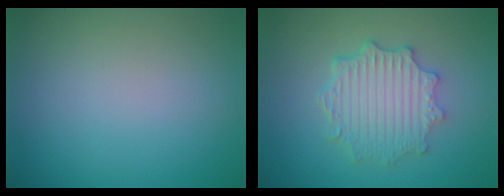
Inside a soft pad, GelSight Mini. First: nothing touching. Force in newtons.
{"total": 4.6, "press": 3.8, "slide": 2.7}